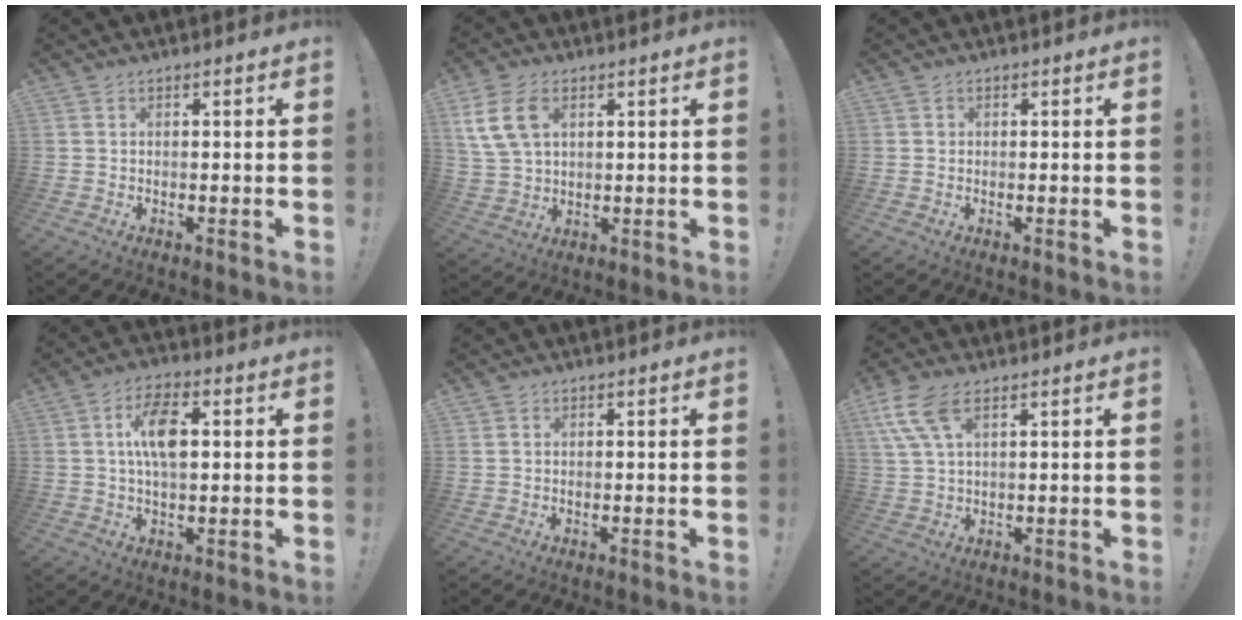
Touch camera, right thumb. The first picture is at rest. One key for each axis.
{"total": 11.2, "fx": 4.4, "fy": 7.3, "fz": 7.2, "tx": -0.147, "ty": -0.001, "tz": 0.086}
{"total": 0.7, "fx": 0.1, "fy": 0.7, "fz": 0.1, "tx": 0.004, "ty": 0.000, "tz": -0.001}
{"total": 10.1, "fx": 1.6, "fy": 5.0, "fz": 8.7, "tx": -0.135, "ty": 0.006, "tz": 0.028}
{"total": 0.9, "fx": 0.5, "fy": 0.7, "fz": 0.1, "tx": 0.005, "ty": -0.002, "tz": 0.008}
{"total": 9.3, "fx": 4.7, "fy": 4.1, "fz": 7.0, "tx": -0.135, "ty": -0.010, "tz": 0.091}